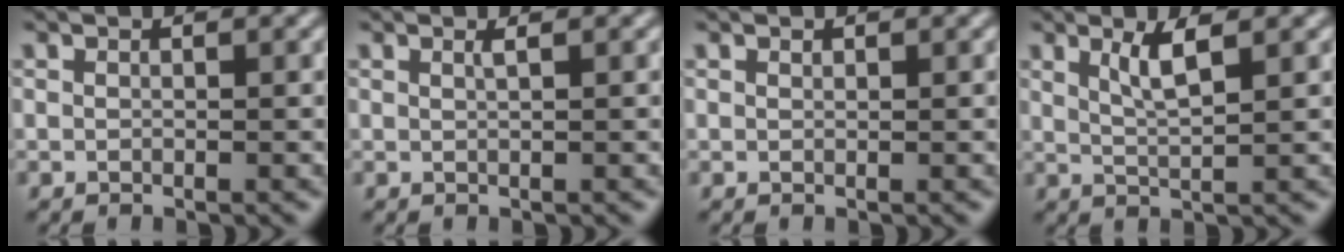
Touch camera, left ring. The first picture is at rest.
{"total": 0.8, "force": [0.4, 0.2, 0.7], "torque": [-0.005, 0.001, 0.005]}
{"total": 0.0}
{"total": 2.7, "force": [1.3, 0.5, 2.3], "torque": [-0.040, -0.003, 0.026]}